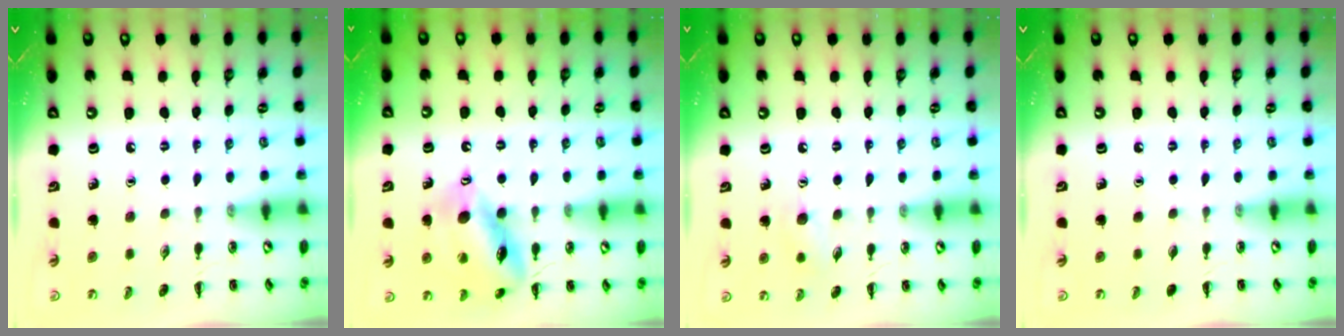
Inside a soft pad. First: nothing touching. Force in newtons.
{"total": 14.4, "press": 14.2, "slide": 2.0}
{"total": 6.3, "press": 6.2, "slide": 1.2}
{"total": 0.0}